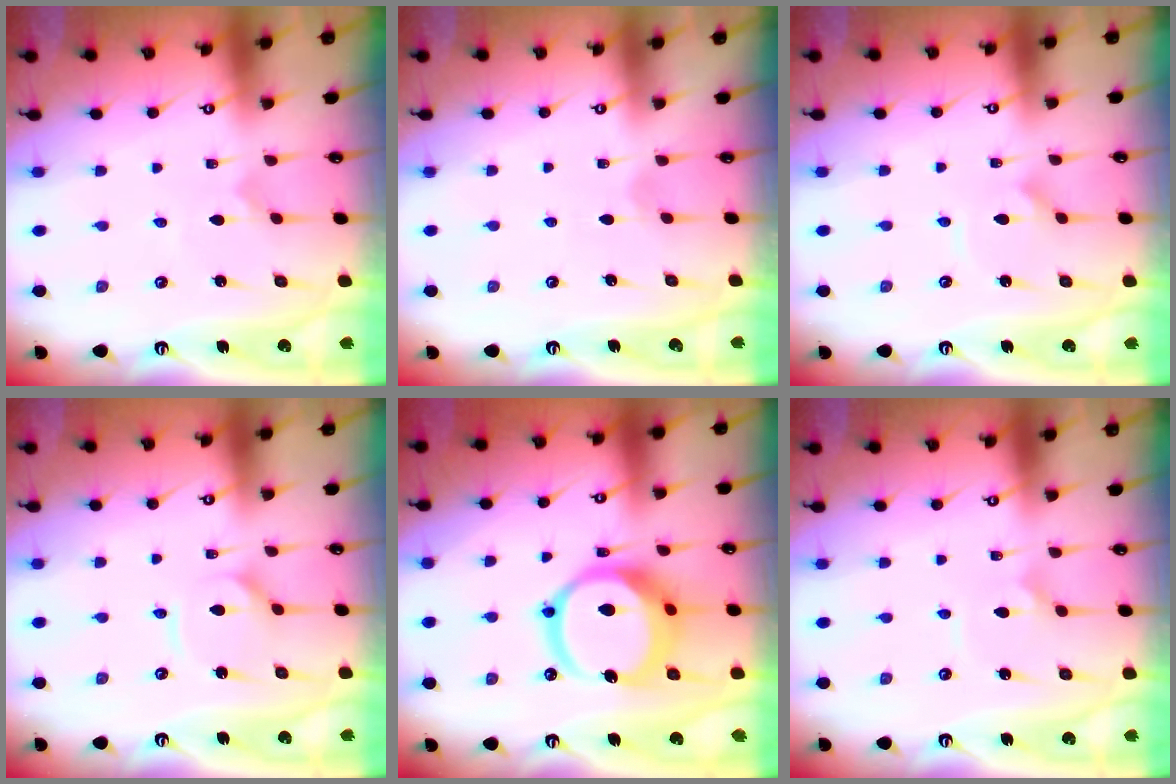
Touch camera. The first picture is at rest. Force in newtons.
{"total": 1.2, "press": 1.2, "slide": 0.1}
{"total": 2.9, "press": 2.9, "slide": 0.2}
{"total": 2.9, "press": 2.9, "slide": 0.4}
{"total": 17.2, "press": 17.0, "slide": 2.2}
{"total": 2.4, "press": 2.4, "slide": 0.2}